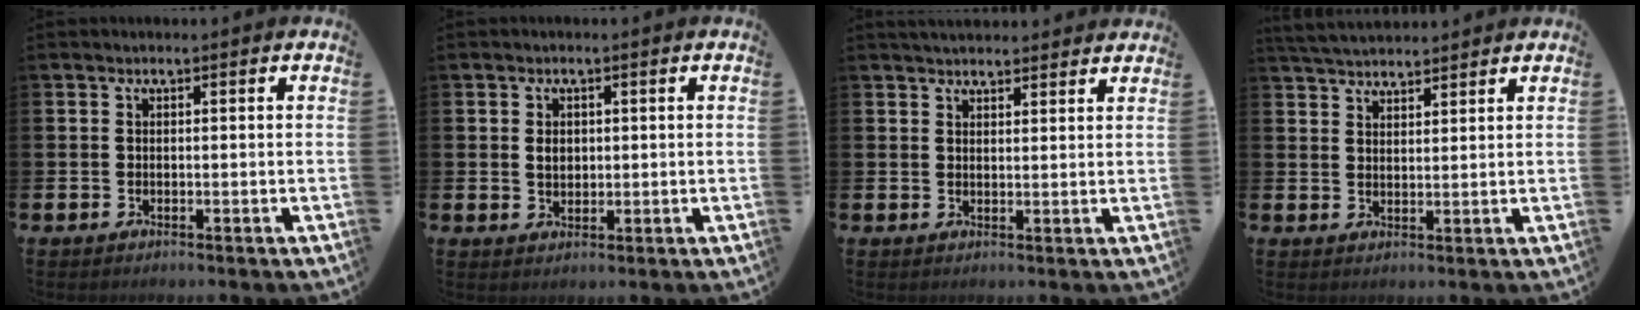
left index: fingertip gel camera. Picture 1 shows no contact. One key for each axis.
{"total": 2.0, "fx": 0.6, "fy": 1.5, "fz": 1.2, "tx": -0.007, "ty": 0.001, "tz": 0.007}
{"total": 3.1, "fx": 3.1, "fy": 0.6, "fz": 0.3, "tx": -0.012, "ty": -0.009, "tz": 0.056}
{"total": 4.1, "fx": 4.0, "fy": 0.5, "fz": 0.6, "tx": -0.032, "ty": -0.014, "tz": 0.075}